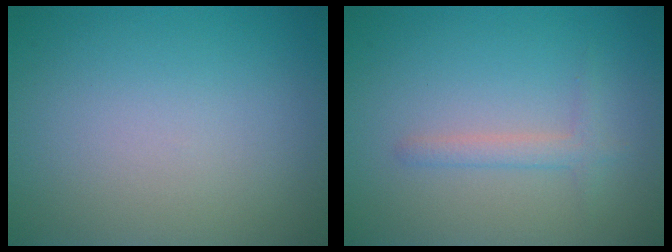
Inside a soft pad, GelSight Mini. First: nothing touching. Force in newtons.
{"total": 1.5, "press": 1.5, "slide": 0.0}